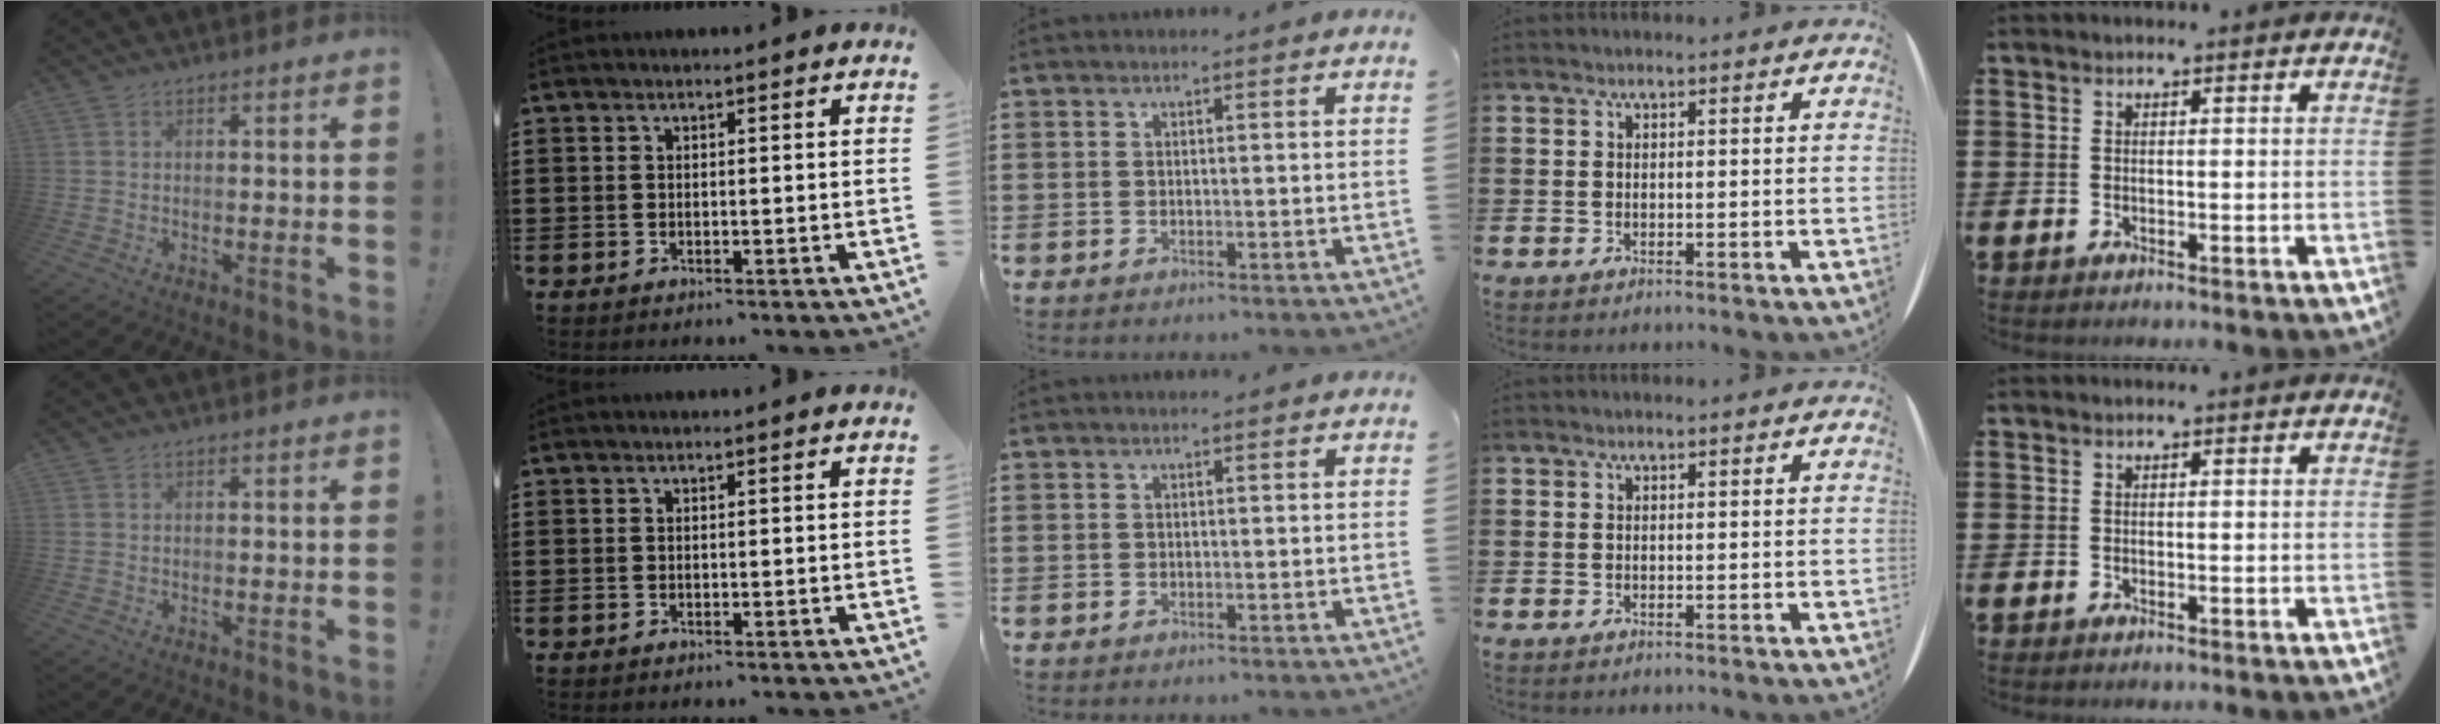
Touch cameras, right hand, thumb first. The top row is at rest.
{}